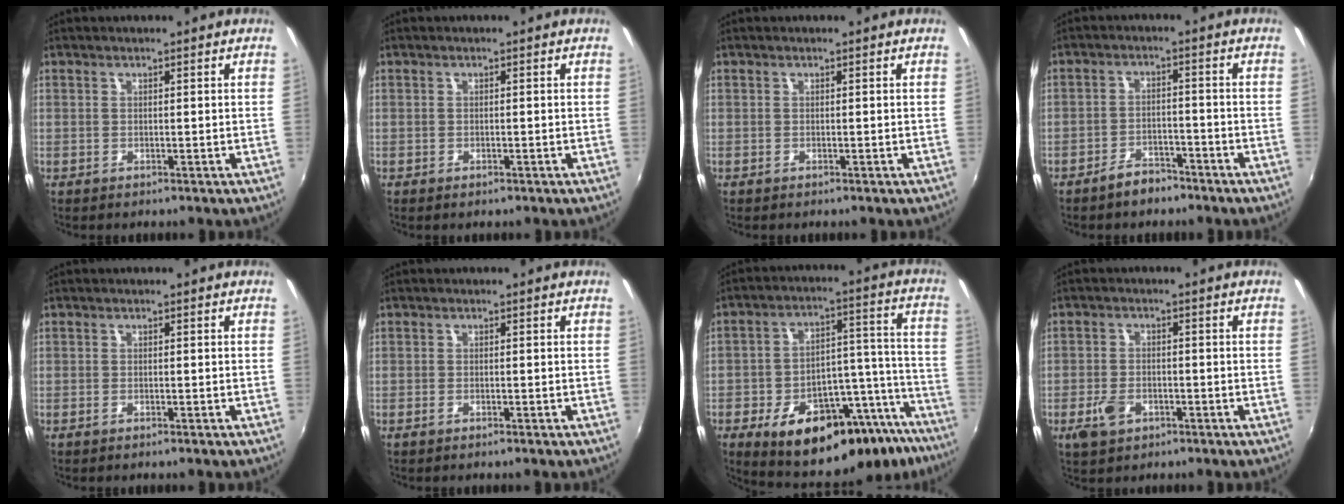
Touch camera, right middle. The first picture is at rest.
{"total": 0.6, "force": [-0.5, 0.3, 0.3], "torque": [-0.005, -0.002, -0.009]}
{"total": 0.0}
{"total": 4.7, "force": [-3.9, 1.9, 1.7], "torque": [-0.044, 0.012, -0.056]}
{"total": 0.6, "force": [-0.5, 0.1, 0.3], "torque": [-0.005, -0.001, -0.012]}
{"total": 0.9, "force": [-0.8, 0.1, 0.5], "torque": [-0.011, -0.001, -0.016]}
{"total": 25.8, "force": [-18.5, 10.9, 14.4], "torque": [-0.209, 0.037, -0.235]}
{"total": 5.3, "force": [-2.7, 3.4, 3.0], "torque": [-0.076, -0.002, -0.047]}